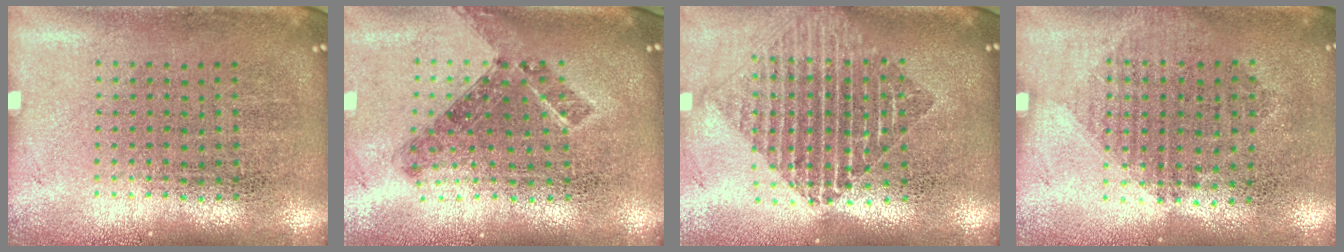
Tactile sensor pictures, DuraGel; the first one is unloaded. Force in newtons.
{"total": 0.8, "press": 0.7, "slide": 0.4}
{"total": 1.9, "press": 1.6, "slide": 1.1}
{"total": 1.0, "press": 0.9, "slide": 0.5}